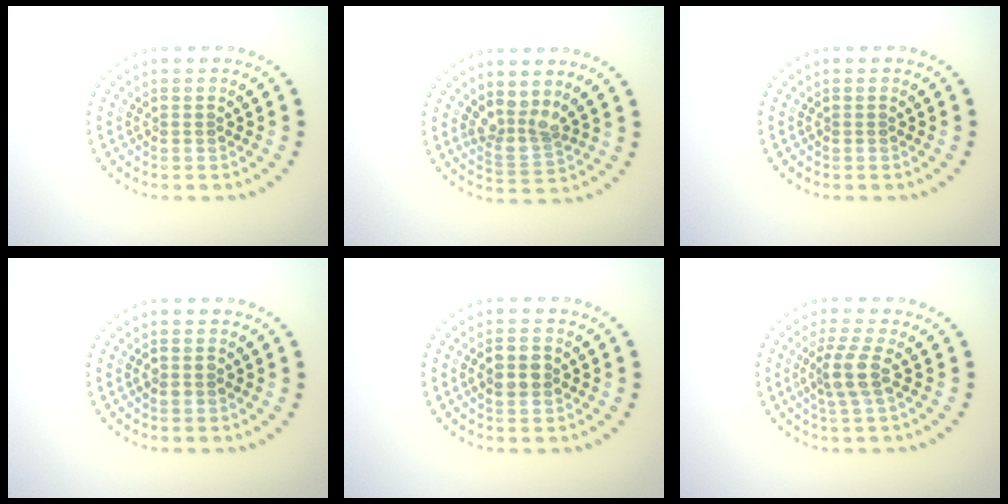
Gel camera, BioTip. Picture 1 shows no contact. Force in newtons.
{"total": 2.5, "press": 1.9, "slide": 1.6}
{"total": 0.0}
{"total": 1.1, "press": 1.1, "slide": 0.1}
{"total": 2.5, "press": 2.4, "slide": 0.2}
{"total": 2.9, "press": 2.3, "slide": 1.8}